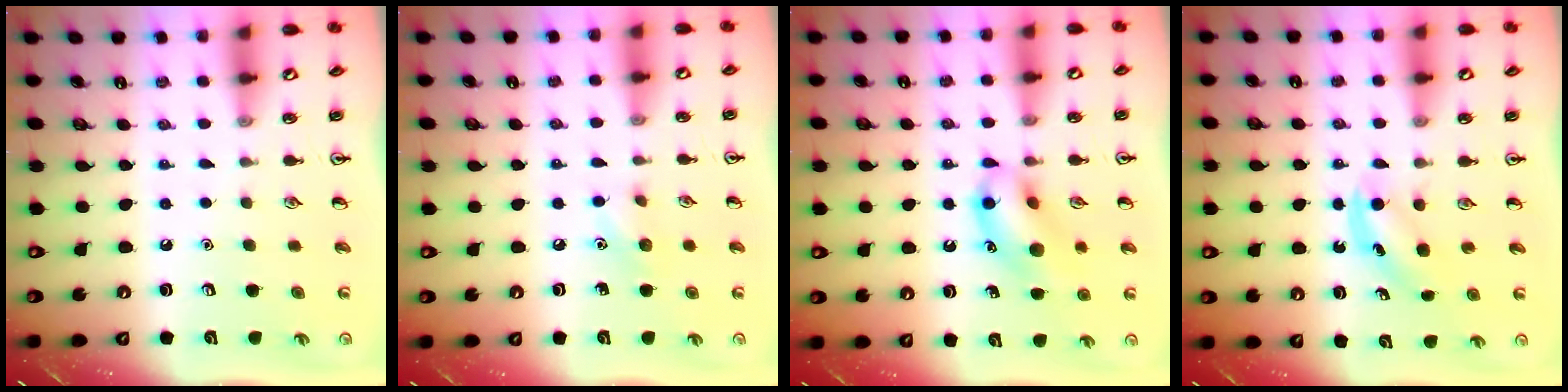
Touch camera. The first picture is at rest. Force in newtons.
{"total": 7.1, "press": 6.8, "slide": 1.8}
{"total": 13.0, "press": 12.8, "slide": 2.1}
{"total": 3.8, "press": 3.8, "slide": 0.7}